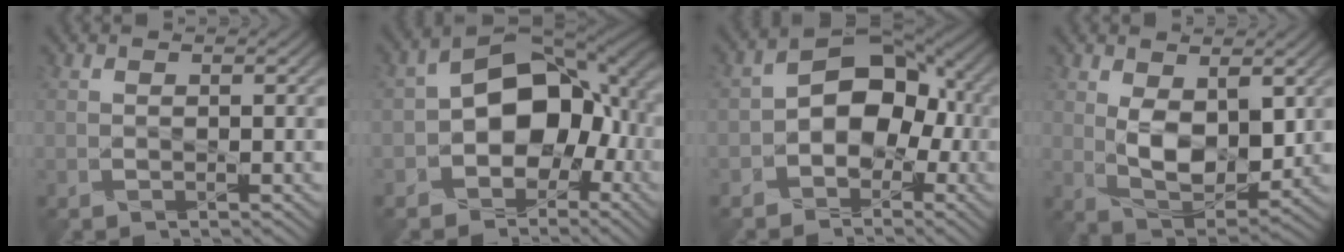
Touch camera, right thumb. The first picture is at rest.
{"total": 13.9, "force": [-2.0, 9.9, 9.6], "torque": [-0.149, -0.007, -0.044]}
{"total": 9.0, "force": [-1.8, 6.5, 6.0], "torque": [-0.085, 0.004, -0.049]}
{"total": 7.6, "force": [1.2, 4.4, 6.1], "torque": [-0.129, -0.013, 0.029]}